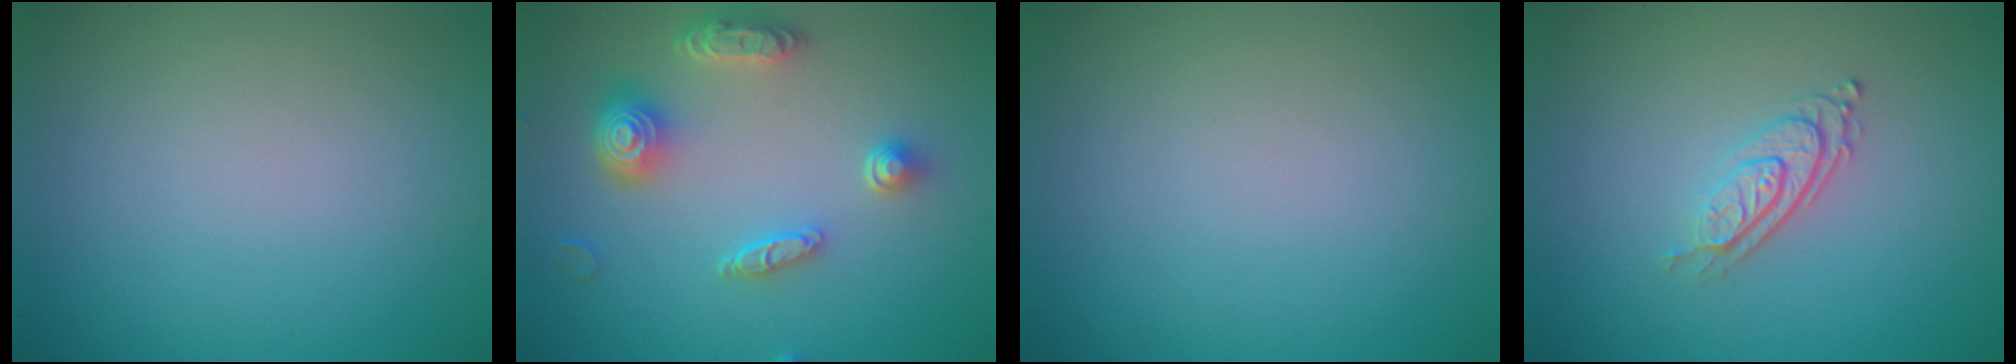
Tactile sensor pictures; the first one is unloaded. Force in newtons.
{"total": 4.6, "press": 3.9, "slide": 2.5}
{"total": 0.0}
{"total": 2.7, "press": 2.0, "slide": 1.9}